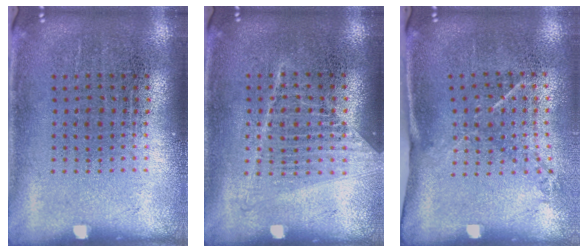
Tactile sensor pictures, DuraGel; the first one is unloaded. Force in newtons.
{"total": 1.2, "press": 1.1, "slide": 0.4}
{"total": 1.5, "press": 1.0, "slide": 1.1}